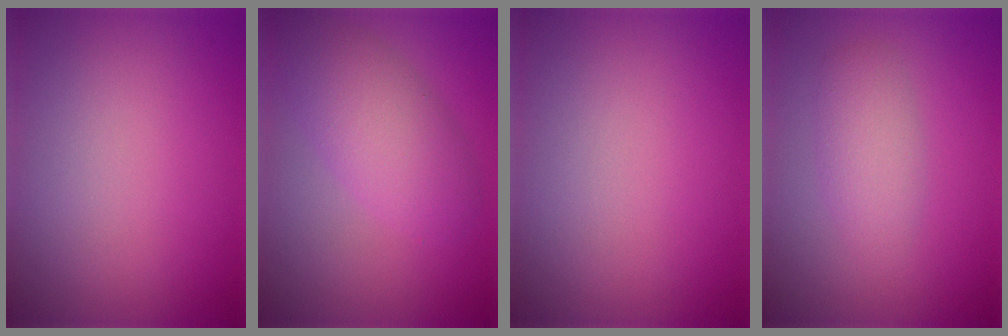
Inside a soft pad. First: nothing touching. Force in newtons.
{"total": 4.6, "press": 4.6, "slide": 0.2}
{"total": 0.0}
{"total": 2.5, "press": 2.5, "slide": 0.0}